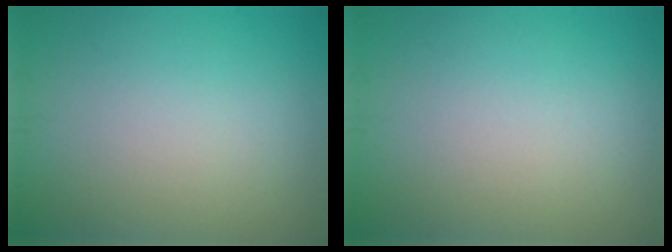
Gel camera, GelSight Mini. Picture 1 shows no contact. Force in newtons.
{"total": 0.0}